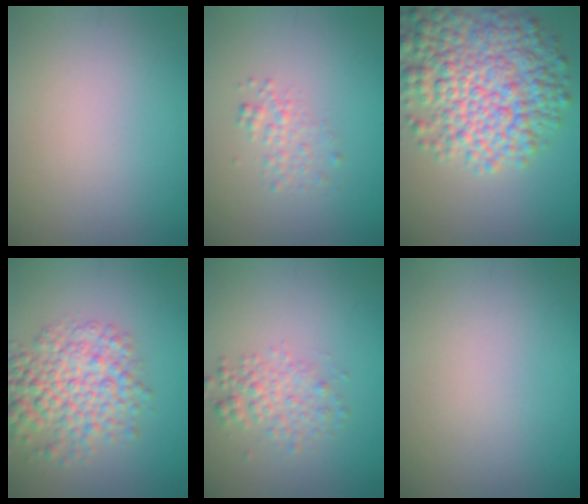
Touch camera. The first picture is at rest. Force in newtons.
{"total": 1.4, "press": 1.4, "slide": 0.1}
{"total": 9.1, "press": 9.1, "slide": 0.3}
{"total": 6.0, "press": 6.0, "slide": 0.2}
{"total": 2.4, "press": 2.4, "slide": 0.1}
{"total": 0.0}